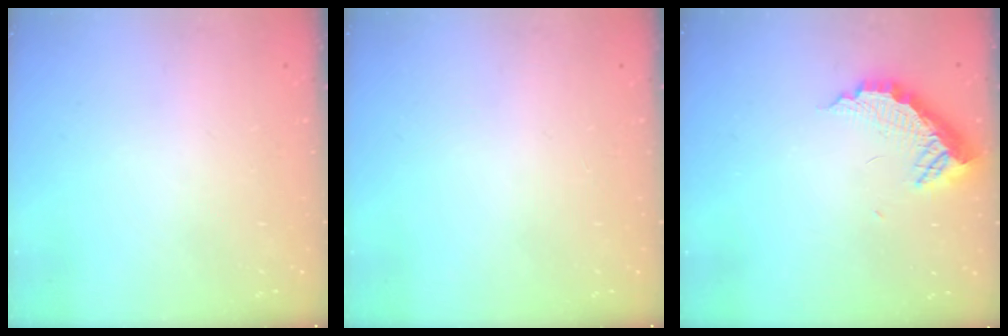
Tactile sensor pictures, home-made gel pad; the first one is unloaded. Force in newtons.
{"total": 0.0}
{"total": 10.4, "press": 10.4, "slide": 0.3}